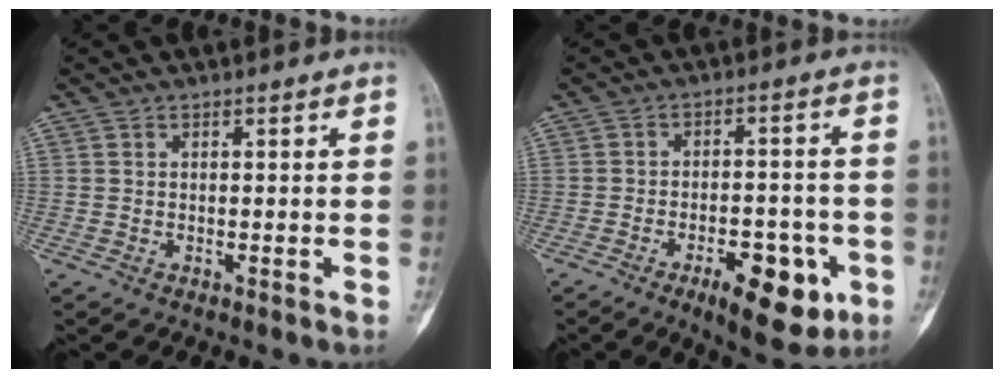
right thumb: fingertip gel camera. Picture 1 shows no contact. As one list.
[{"total": 12.3, "force": [-5.5, 5.2, 9.7], "torque": [-0.113, 0.024, -0.073]}]